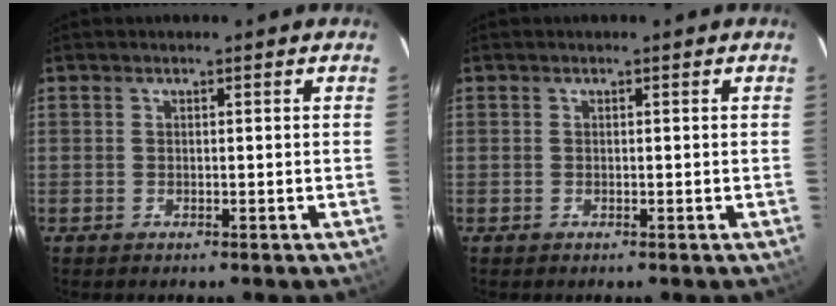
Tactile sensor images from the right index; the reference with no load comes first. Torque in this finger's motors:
{"motor_torque": [0.00, 0.00, -0.02, 0.00]}